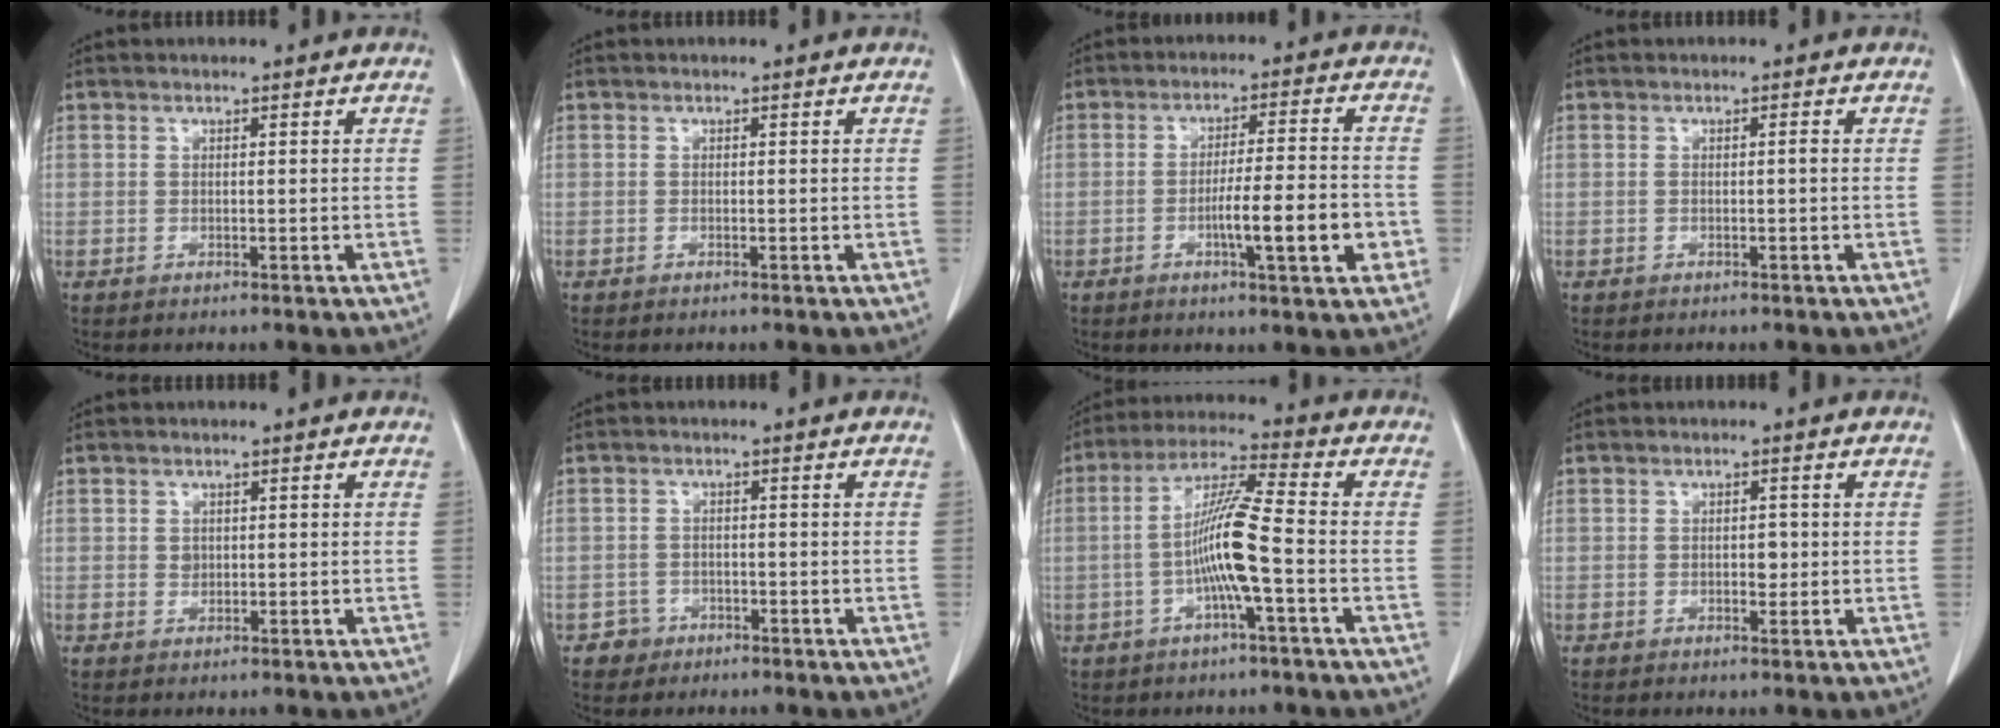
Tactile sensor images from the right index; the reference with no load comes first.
{"total": 0.0}
{"total": 9.4, "force": [-2.8, 1.1, 8.9], "torque": [-0.138, 0.002, -0.042]}
{"total": 0.6, "force": [-0.1, 0.0, 0.6], "torque": [-0.010, 0.001, -0.002]}
{"total": 1.1, "force": [0.1, 0.9, 0.6], "torque": [-0.010, 0.001, 0.003]}
{"total": 2.5, "force": [-1.5, 2.0, -0.3], "torque": [0.008, 0.013, -0.027]}
{"total": 9.7, "force": [-2.1, -0.1, 9.5], "torque": [-0.186, 0.011, -0.044]}
{"total": 1.7, "force": [-0.2, 0.9, 1.4], "torque": [-0.022, 0.001, -0.001]}